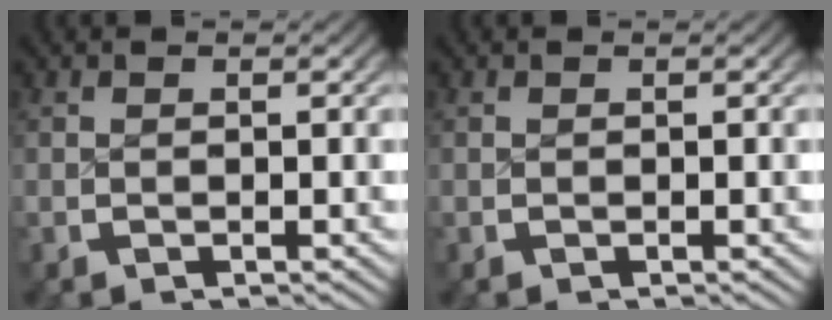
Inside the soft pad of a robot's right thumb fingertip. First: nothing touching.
{"total": 0.0}